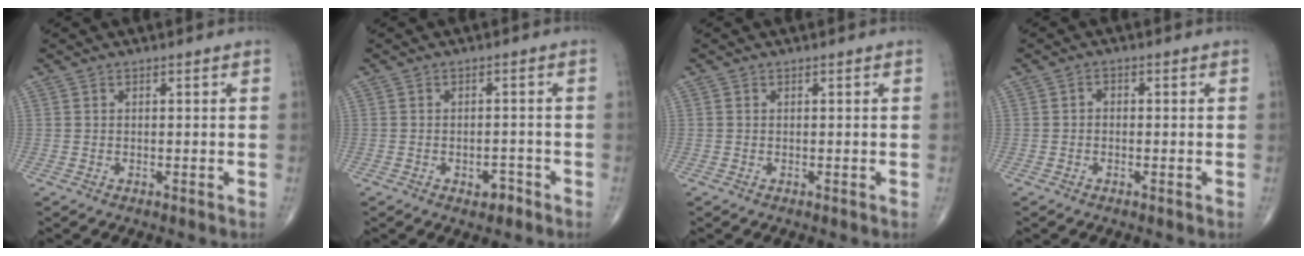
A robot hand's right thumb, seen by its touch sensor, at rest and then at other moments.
{"total": 2.9, "force": [-1.7, 1.6, 1.7], "torque": [-0.016, 0.012, -0.020]}
{"total": 0.0}
{"total": 1.4, "force": [-0.2, 1.1, 0.8], "torque": [-0.004, 0.006, -0.008]}